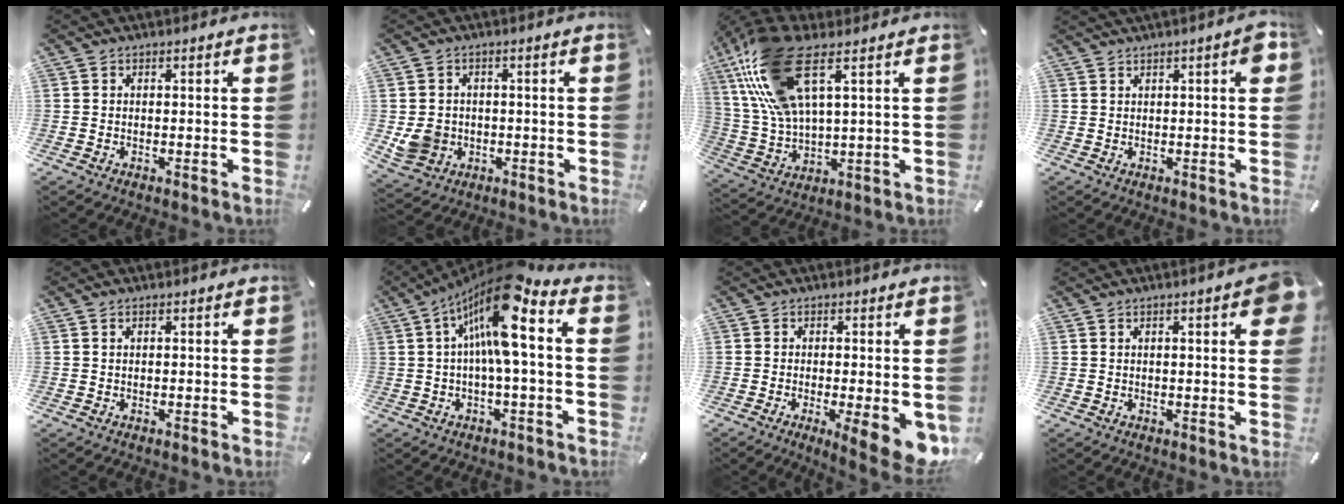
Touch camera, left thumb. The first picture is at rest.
{"total": 6.1, "force": [-0.7, 5.8, 1.9], "torque": [-0.042, 0.006, -0.013]}
{"total": 17.8, "force": [9.1, 6.6, 13.8], "torque": [-0.312, -0.027, 0.156]}
{"total": 3.4, "force": [1.6, 0.7, 3.0], "torque": [-0.050, 0.001, 0.025]}
{"total": 0.7, "force": [0.2, 0.3, 0.6], "torque": [-0.011, 0.001, 0.003]}
{"total": 15.9, "force": [4.5, 3.6, 14.8], "torque": [-0.286, -0.029, 0.062]}
{"total": 9.5, "force": [-2.7, 2.1, 8.9], "torque": [-0.111, -0.011, -0.034]}
{"total": 5.1, "force": [2.0, 1.3, 4.6], "torque": [-0.064, -0.002, 0.029]}